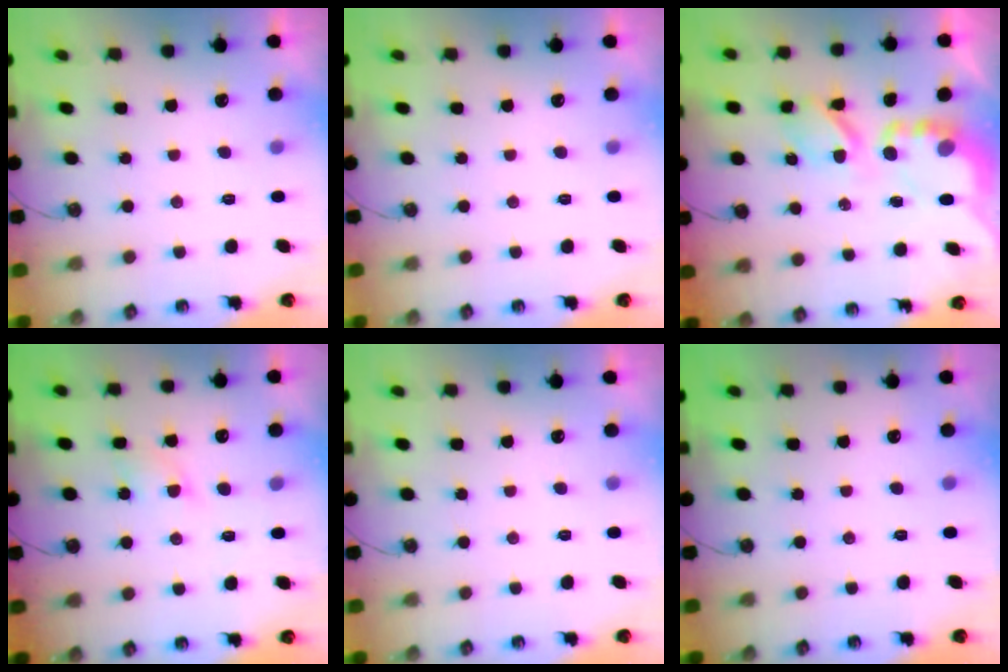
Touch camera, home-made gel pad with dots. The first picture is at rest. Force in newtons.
{"total": 0.0}
{"total": 8.3, "press": 8.2, "slide": 0.7}
{"total": 5.5, "press": 5.4, "slide": 0.8}
{"total": 0.0}
{"total": 0.0}